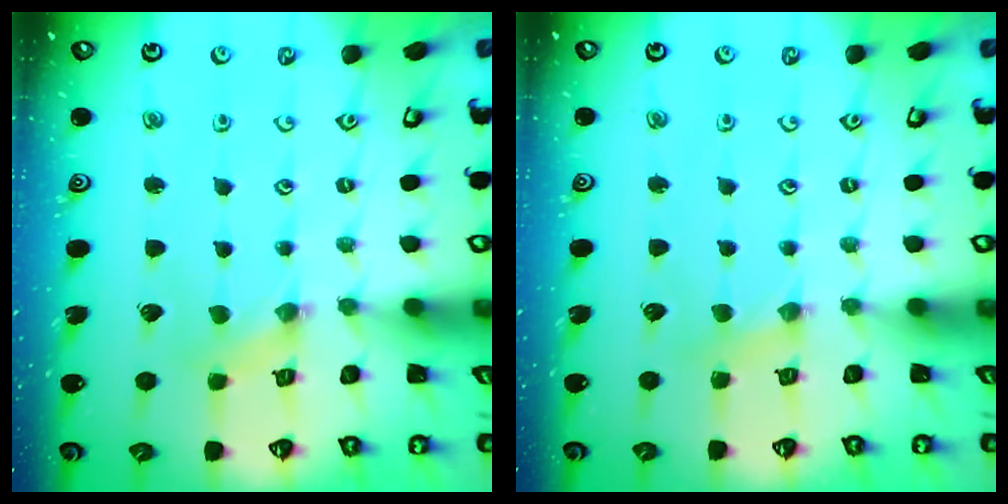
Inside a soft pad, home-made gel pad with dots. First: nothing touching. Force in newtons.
{"total": 2.9, "press": 2.8, "slide": 0.6}